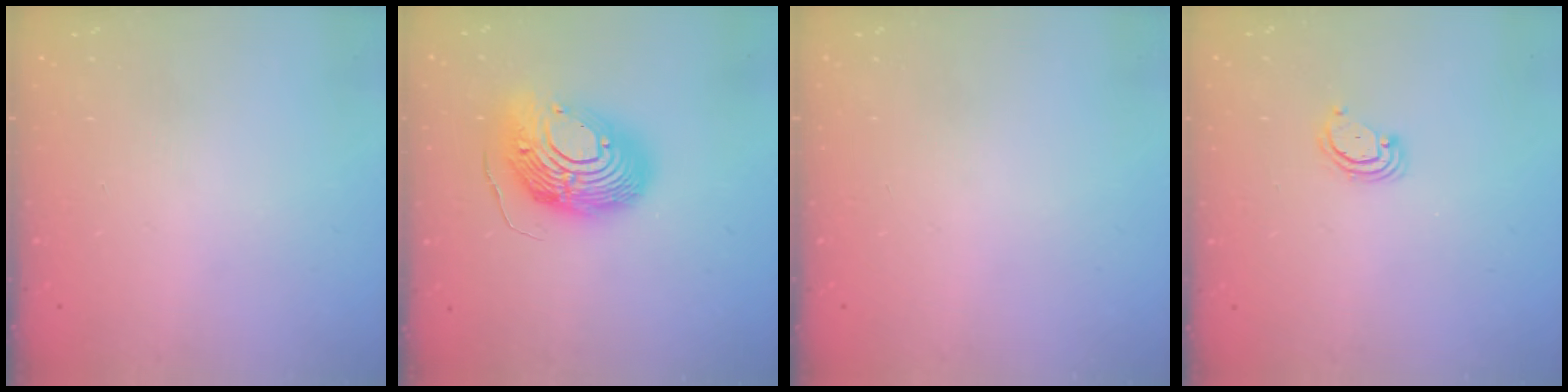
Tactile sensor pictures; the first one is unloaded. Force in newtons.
{"total": 16.9, "press": 16.8, "slide": 1.6}
{"total": 0.0}
{"total": 2.9, "press": 2.9, "slide": 0.3}